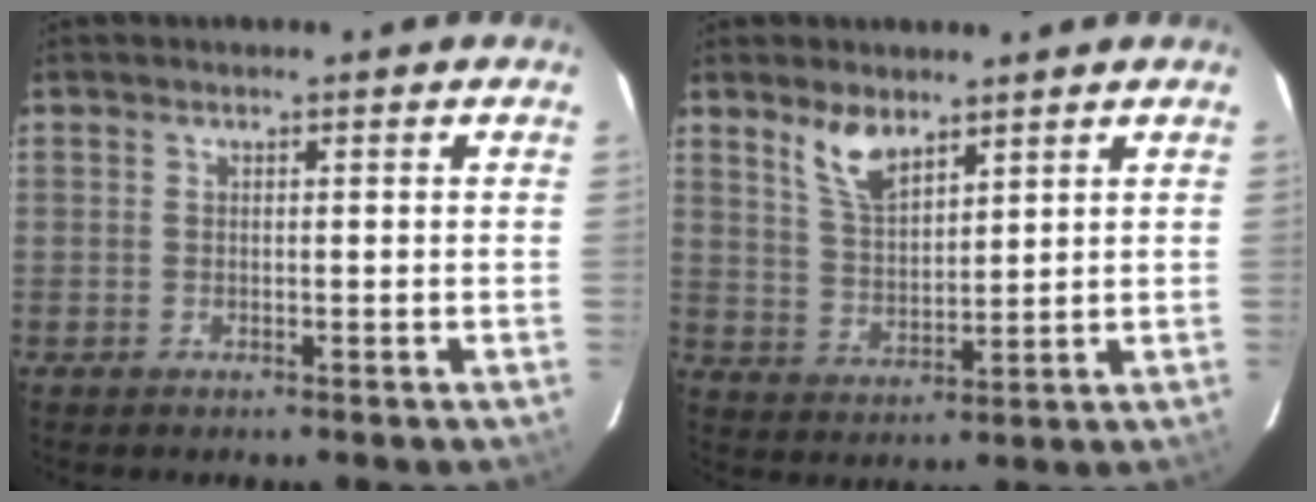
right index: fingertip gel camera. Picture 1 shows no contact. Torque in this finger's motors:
{"motor_torque": [0.17, 0.14, 0.11, 0.07]}